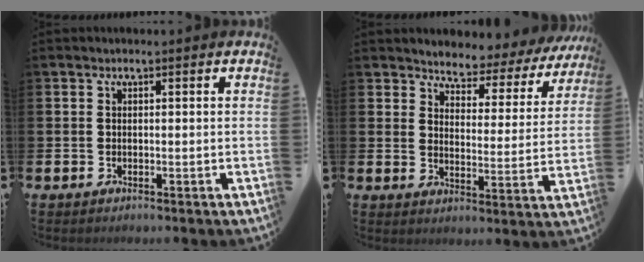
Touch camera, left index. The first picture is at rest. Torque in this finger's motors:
{"motor_torque": [1.08, -1.06, 0.26, 0.03]}